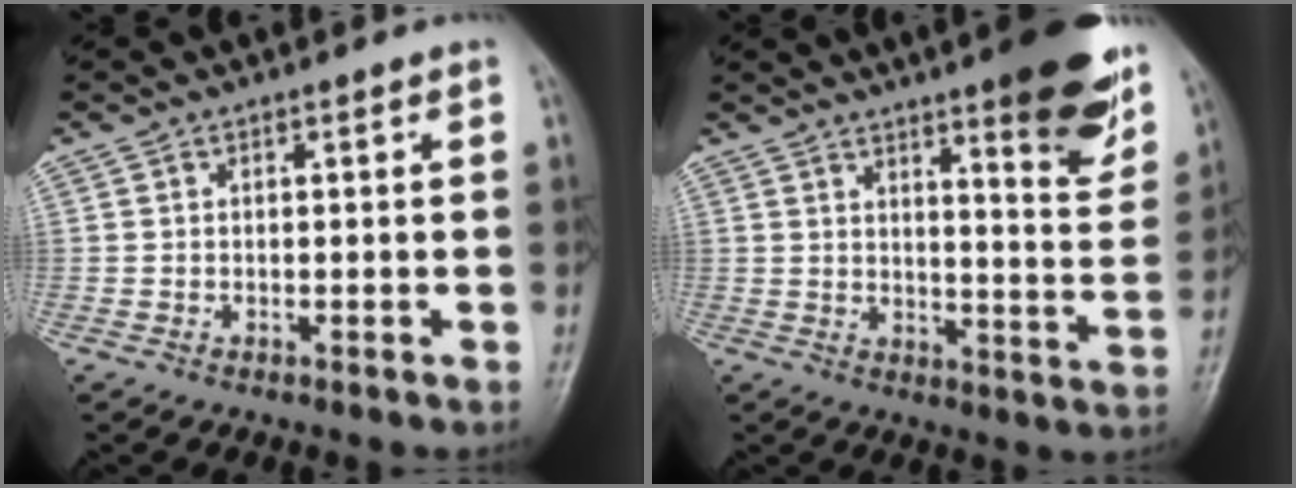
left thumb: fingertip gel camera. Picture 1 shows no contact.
{"total": 14.7, "force": [9.1, 3.1, 11.1], "torque": [-0.115, -0.055, 0.126]}